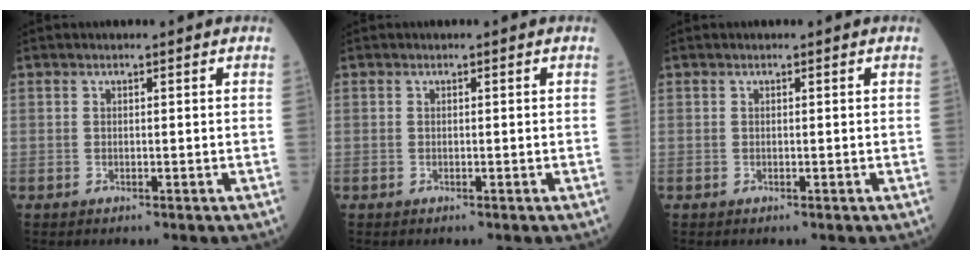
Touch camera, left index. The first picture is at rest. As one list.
[{"total": 0.0}, {"total": 0.0}]